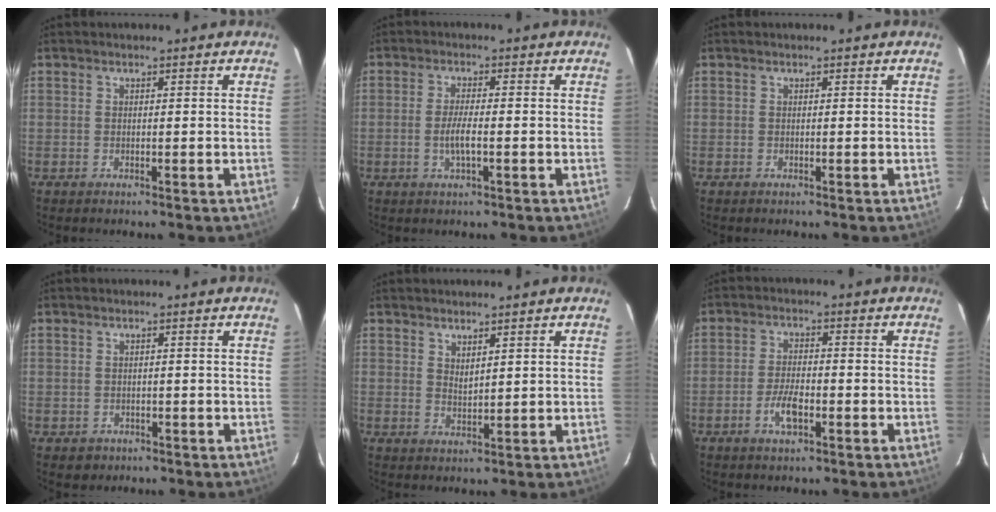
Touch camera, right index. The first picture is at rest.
{"total": 3.8, "force": [-0.9, 0.5, 3.6], "torque": [-0.069, -0.004, -0.017]}
{"total": 0.0}
{"total": 2.3, "force": [-0.9, 2.1, 0.4], "torque": [-0.009, 0.000, -0.007]}
{"total": 2.2, "force": [1.7, 0.6, 1.1], "torque": [-0.019, -0.004, 0.030]}
{"total": 4.9, "force": [-2.3, 1.8, 4.0], "torque": [-0.085, 0.001, -0.042]}